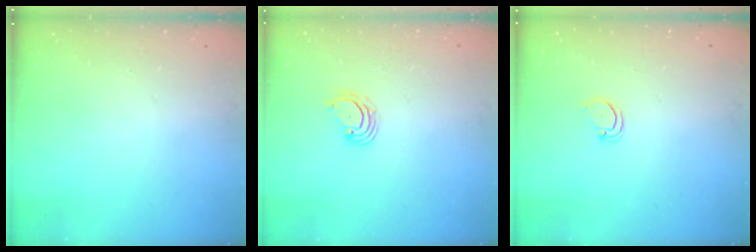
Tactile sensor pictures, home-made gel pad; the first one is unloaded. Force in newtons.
{"total": 3.5, "press": 3.5, "slide": 0.4}
{"total": 2.5, "press": 2.5, "slide": 0.2}